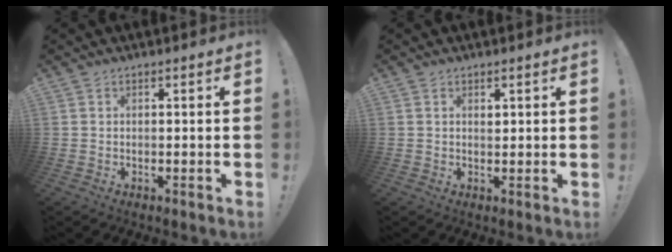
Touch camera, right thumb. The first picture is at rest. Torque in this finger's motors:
{"motor_torque": [-0.08, 0.37, 0.07, -0.38, 0.05]}